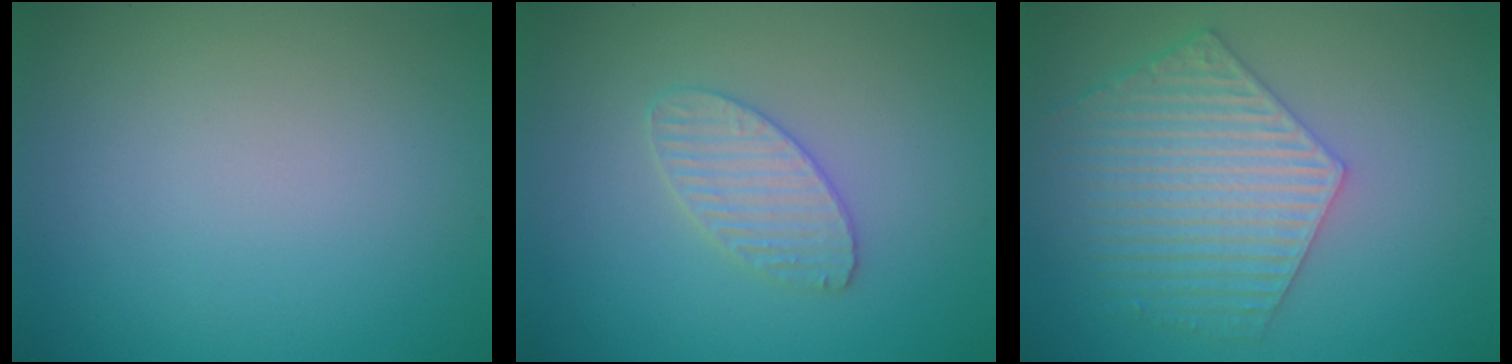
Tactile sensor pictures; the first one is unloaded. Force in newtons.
{"total": 2.6, "press": 2.6, "slide": 0.2}
{"total": 6.4, "press": 4.9, "slide": 4.1}